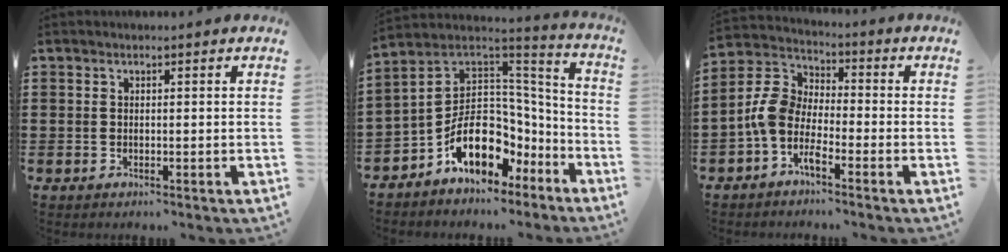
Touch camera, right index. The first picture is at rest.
{"total": 12.2, "force": [-4.5, 8.4, 7.6], "torque": [-0.149, -0.012, -0.084]}
{"total": 6.0, "force": [-2.8, 3.6, 4.0], "torque": [-0.131, -0.017, -0.070]}